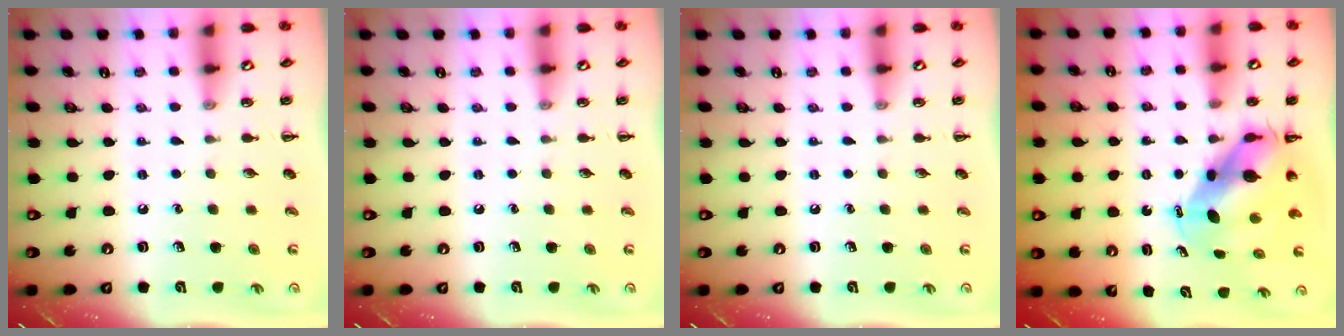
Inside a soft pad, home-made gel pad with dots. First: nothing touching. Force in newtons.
{"total": 0.0}
{"total": 0.0}
{"total": 7.5, "press": 7.2, "slide": 2.2}